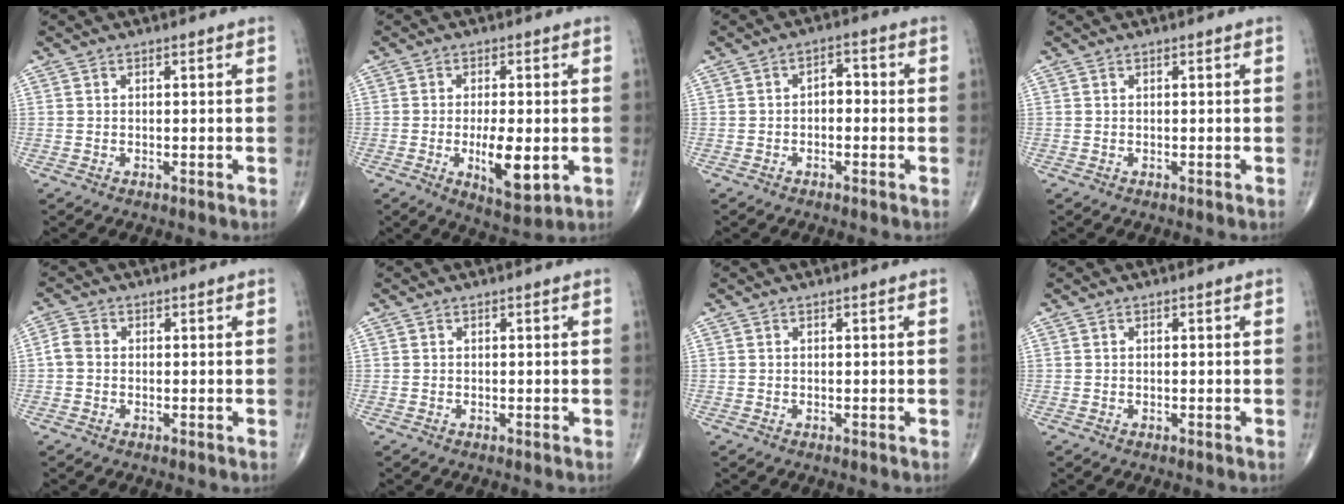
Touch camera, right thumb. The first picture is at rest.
{"total": 8.8, "force": [-1.7, 3.3, 8.0], "torque": [-0.125, -0.016, -0.022]}
{"total": 3.3, "force": [-0.5, 2.1, 2.5], "torque": [-0.022, 0.016, -0.016]}
{"total": 0.0}
{"total": 2.6, "force": [-0.3, 2.1, 1.6], "torque": [-0.030, 0.006, -0.014]}
{"total": 0.0}
{"total": 0.0}
{"total": 0.0}